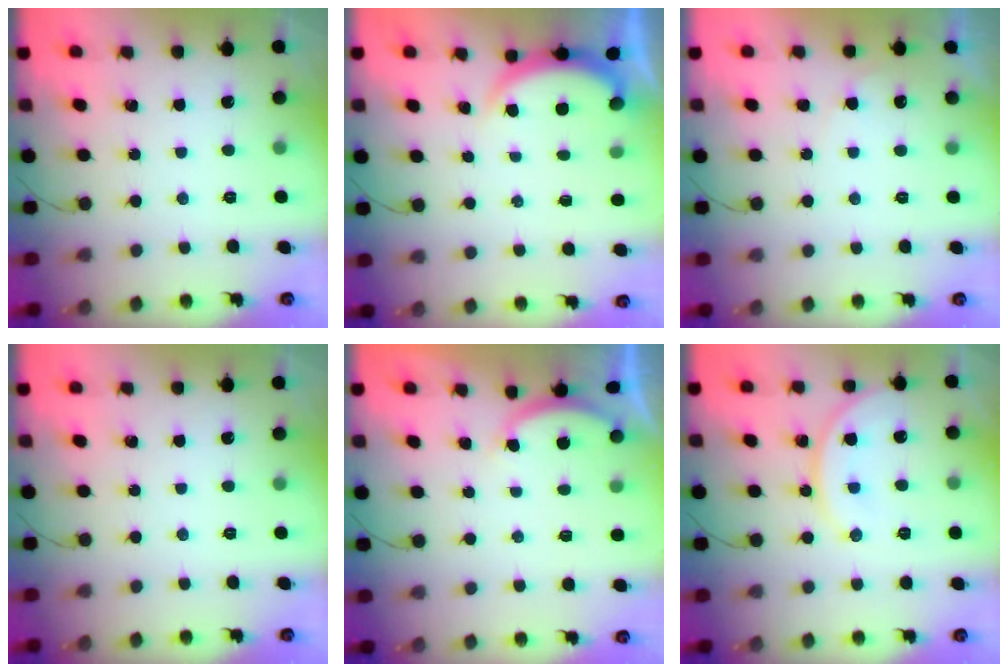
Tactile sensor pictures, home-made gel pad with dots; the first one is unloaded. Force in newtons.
{"total": 1.8, "press": 1.8, "slide": 0.5}
{"total": 4.3, "press": 4.2, "slide": 1.0}
{"total": 0.0}
{"total": 2.5, "press": 2.5, "slide": 0.5}
{"total": 10.6, "press": 10.5, "slide": 0.5}